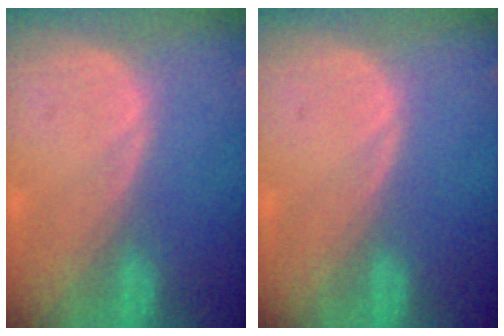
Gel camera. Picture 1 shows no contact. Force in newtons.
{"total": 0.0}